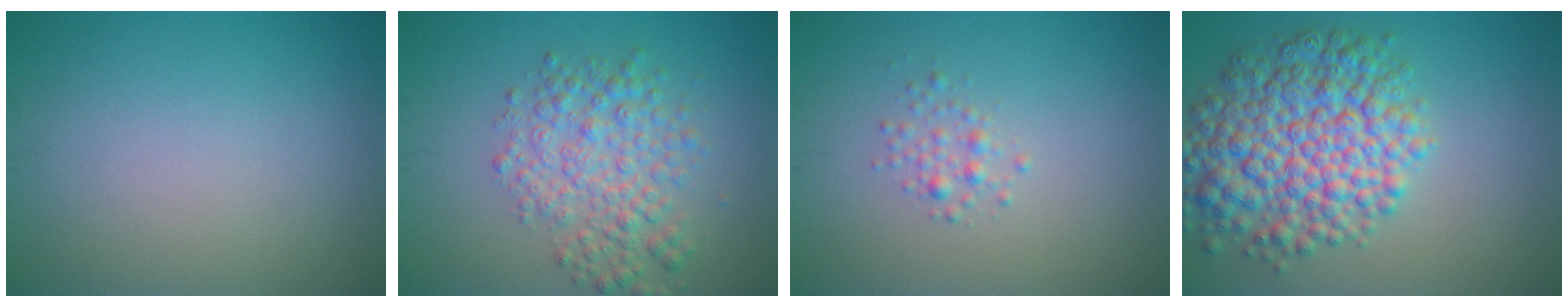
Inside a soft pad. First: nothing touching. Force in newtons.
{"total": 4.7, "press": 4.7, "slide": 0.1}
{"total": 1.3, "press": 1.3, "slide": 0.0}
{"total": 9.1, "press": 9.1, "slide": 0.3}